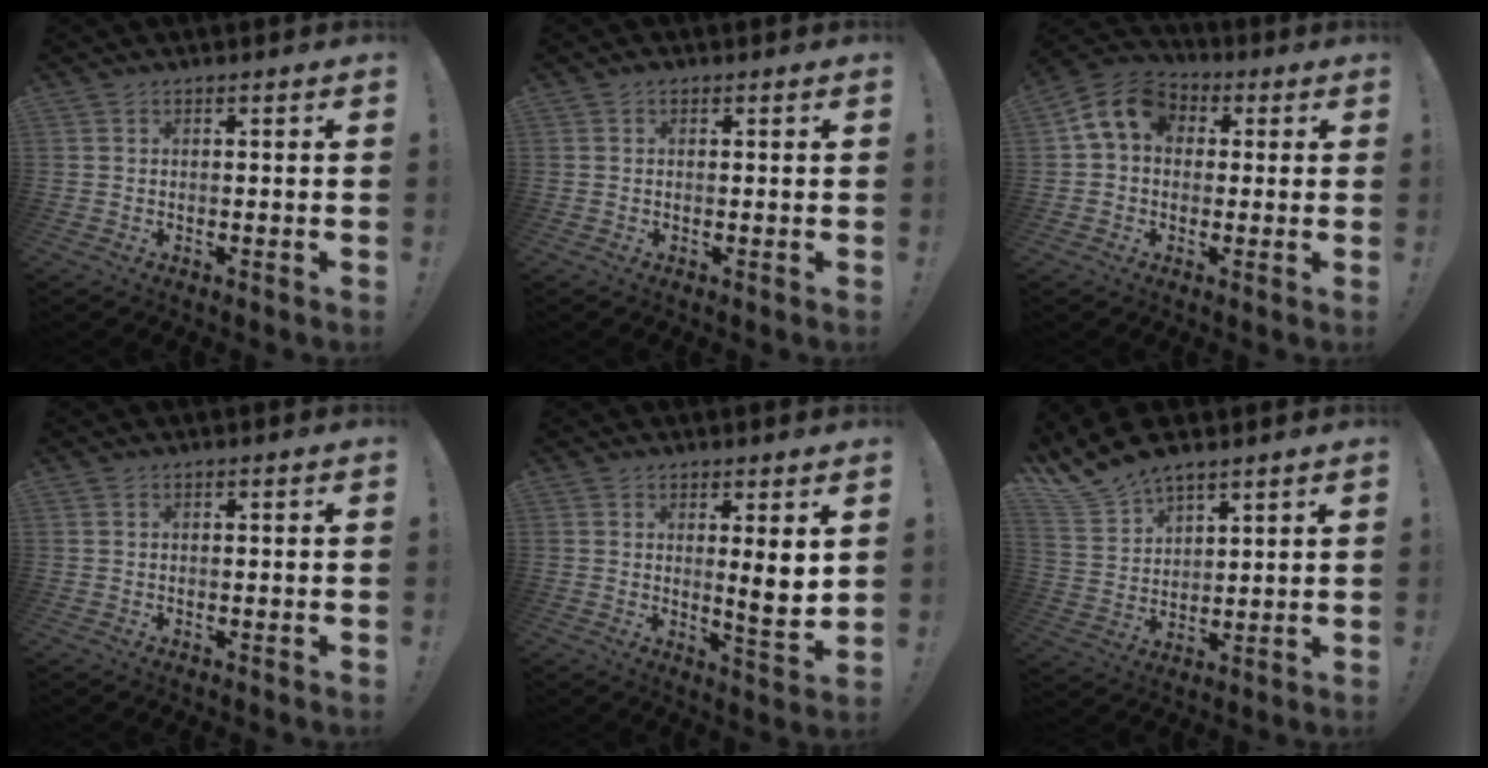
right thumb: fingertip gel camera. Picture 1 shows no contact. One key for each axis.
{"total": 0.6, "fx": 0.3, "fy": 0.4, "fz": 0.2, "tx": -0.005, "ty": 0.003, "tz": 0.006}
{"total": 10.7, "fx": 2.6, "fy": 8.3, "fz": 6.3, "tx": -0.108, "ty": 0.009, "tz": 0.052}
{"total": 0.0}
{"total": 6.6, "fx": 2.0, "fy": 0.3, "fz": 6.2, "tx": -0.078, "ty": -0.030, "tz": 0.028}
{"total": 10.4, "fx": 9.0, "fy": 4.3, "fz": 3.1, "tx": -0.083, "ty": -0.059, "tz": 0.175}